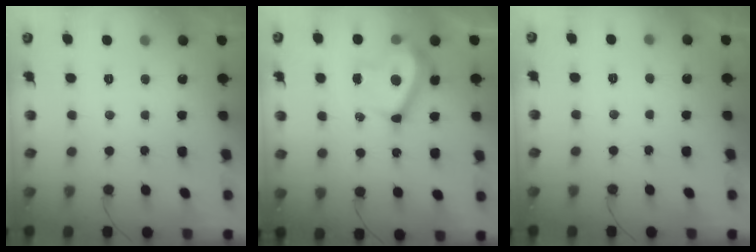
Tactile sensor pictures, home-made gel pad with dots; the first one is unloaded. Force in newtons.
{"total": 14.2, "press": 14.0, "slide": 2.4}
{"total": 0.7, "press": 0.5, "slide": 0.5}